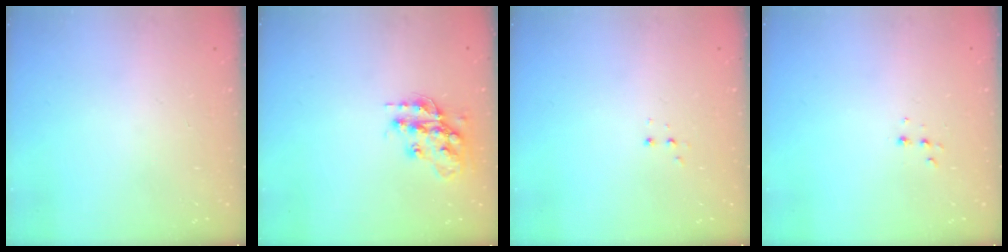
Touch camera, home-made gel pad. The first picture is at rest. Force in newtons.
{"total": 15.4, "press": 15.4, "slide": 1.0}
{"total": 2.8, "press": 2.8, "slide": 0.5}
{"total": 4.1, "press": 4.0, "slide": 0.8}